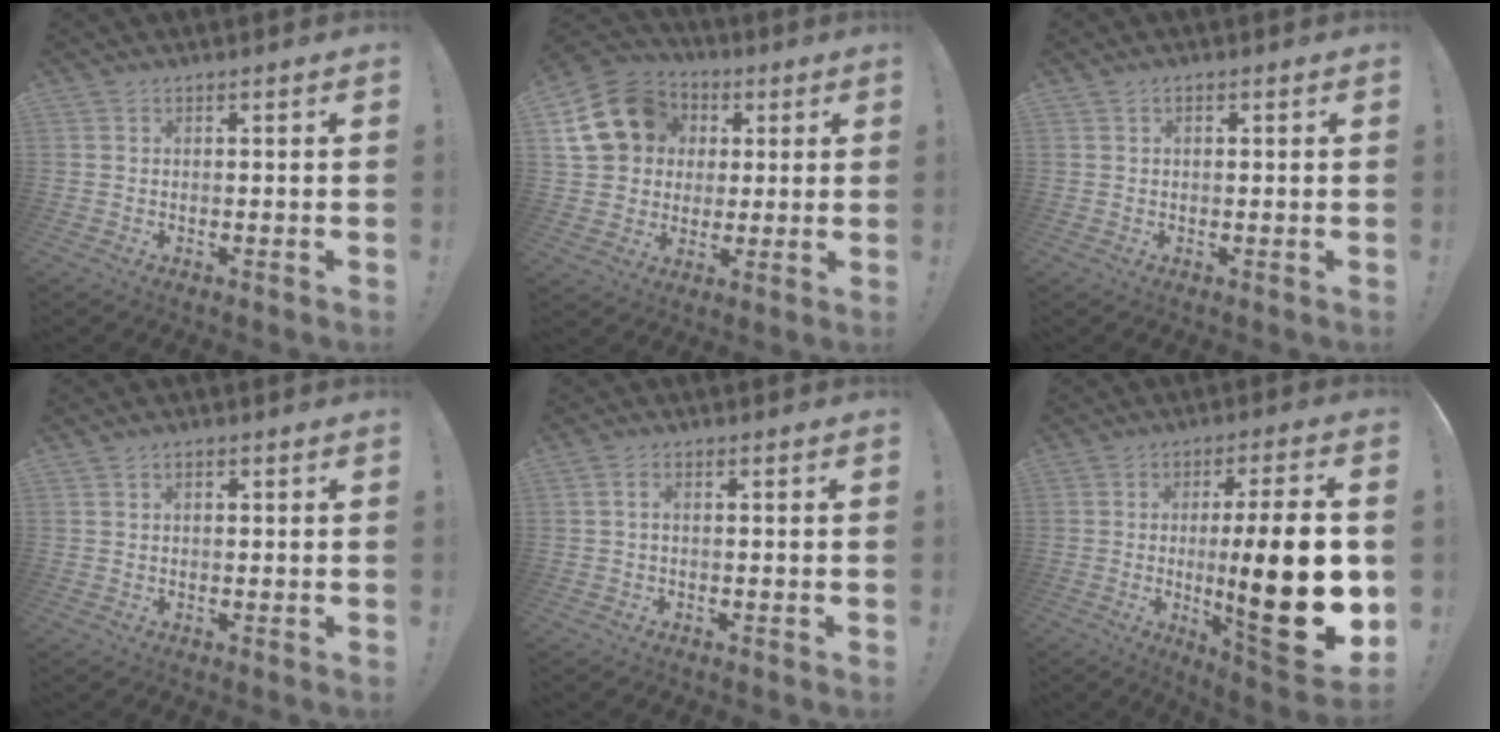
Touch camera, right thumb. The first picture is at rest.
{"total": 17.3, "force": [4.9, 14.7, 7.6], "torque": [-0.113, -0.009, 0.109]}
{"total": 1.0, "force": [0.2, 0.6, 0.8], "torque": [-0.009, 0.001, 0.001]}
{"total": 1.4, "force": [0.3, 0.8, 1.1], "torque": [-0.016, 0.002, 0.003]}
{"total": 1.4, "force": [-0.6, 0.2, 1.3], "torque": [-0.024, 0.003, -0.010]}
{"total": 23.4, "force": [-2.2, 3.9, 23.0], "torque": [-0.363, -0.012, -0.032]}